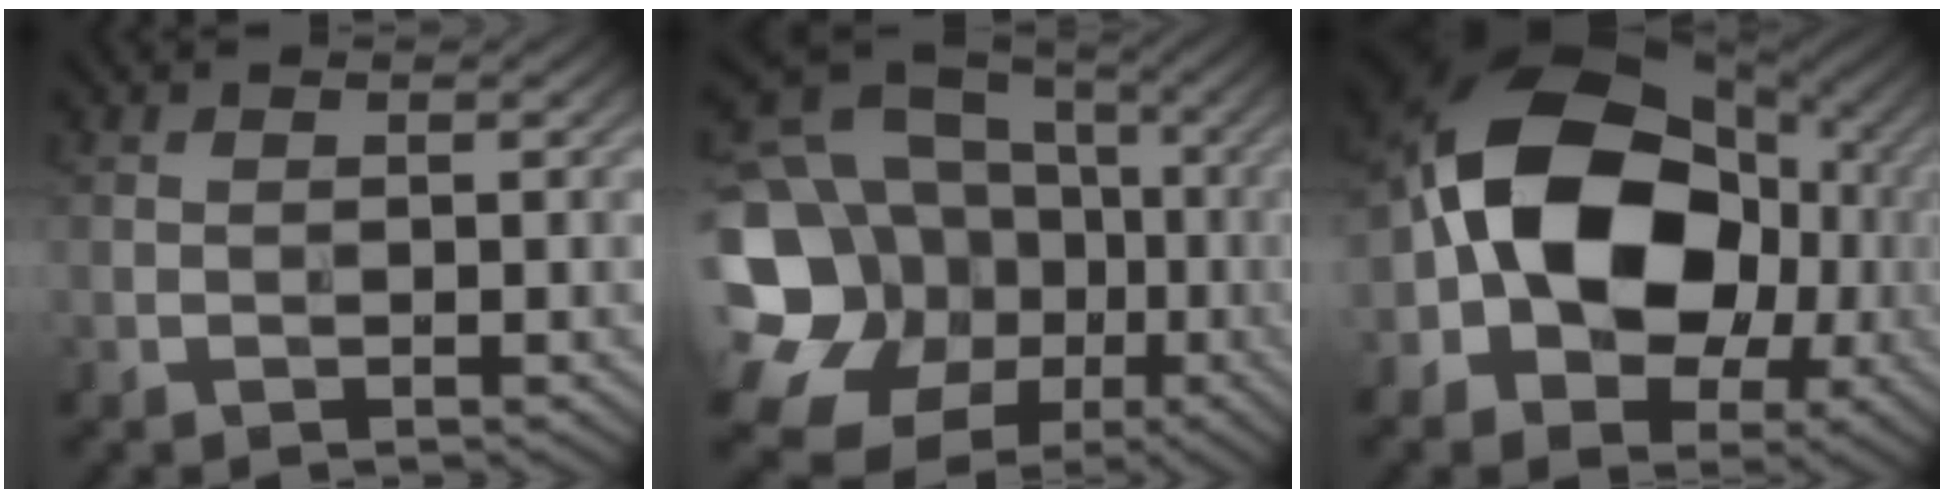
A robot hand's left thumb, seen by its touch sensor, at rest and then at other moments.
{"total": 23.3, "force": [-4.3, 20.1, 10.9], "torque": [-0.266, -0.024, -0.093]}
{"total": 15.2, "force": [-1.0, 11.2, 10.2], "torque": [-0.172, 0.007, -0.028]}